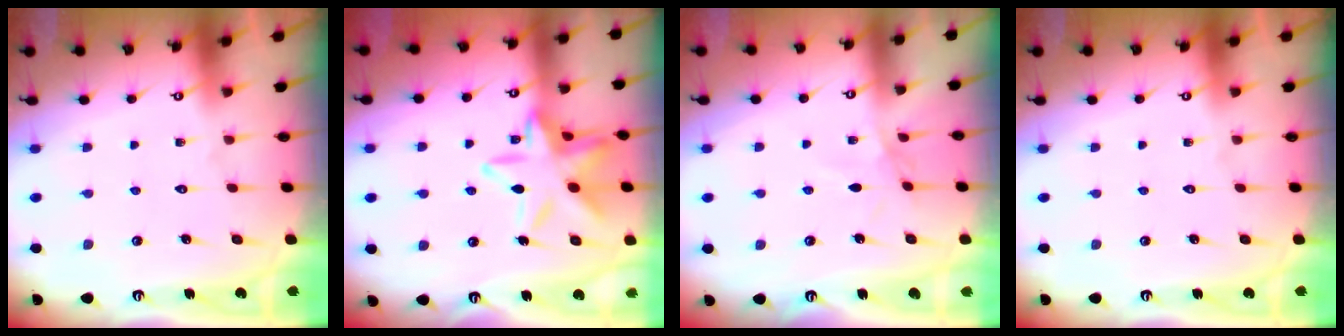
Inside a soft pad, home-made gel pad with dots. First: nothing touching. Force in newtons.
{"total": 16.3, "press": 16.3, "slide": 1.2}
{"total": 2.2, "press": 2.1, "slide": 0.5}
{"total": 0.0}